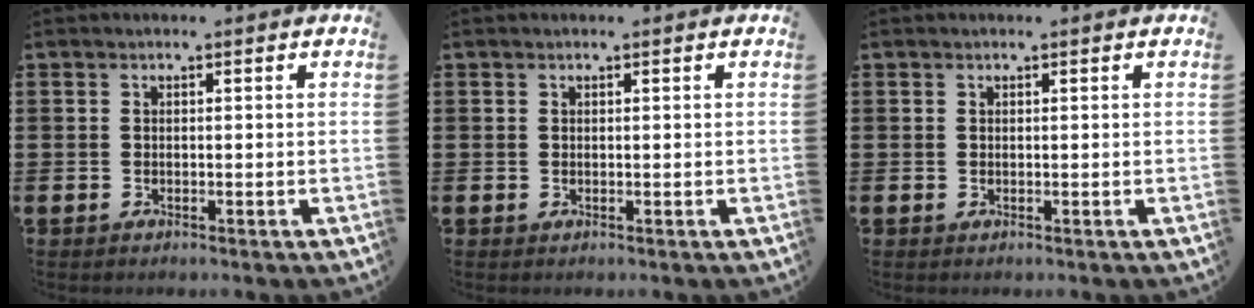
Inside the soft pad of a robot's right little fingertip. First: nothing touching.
{"total": 0.0}
{"total": 0.0}